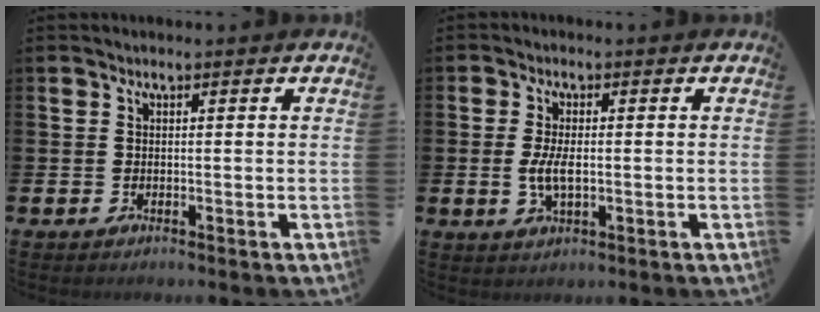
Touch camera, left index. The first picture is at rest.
{"total": 3.7, "force": [-0.1, 1.7, 3.3], "torque": [-0.065, 0.000, -0.007]}